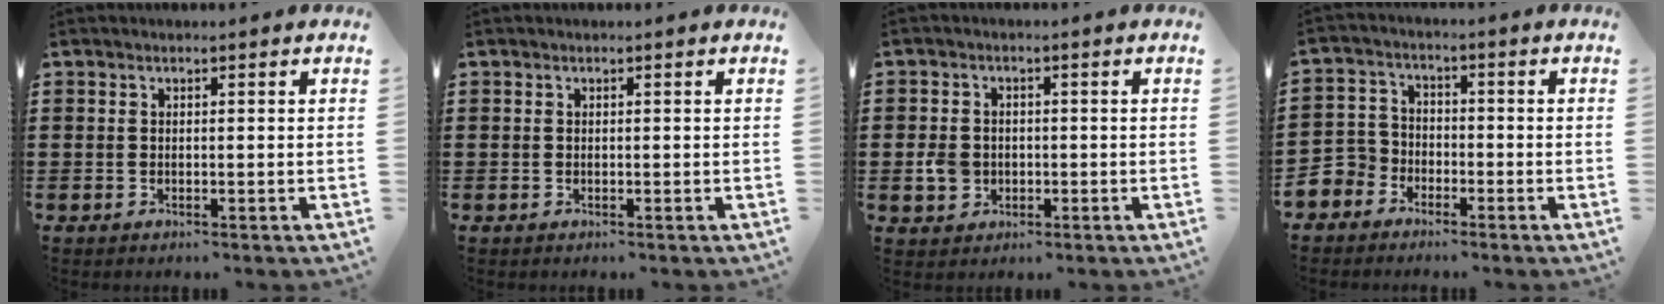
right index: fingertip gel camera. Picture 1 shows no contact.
{"total": 0.0}
{"total": 3.7, "force": [-0.7, 3.1, 1.9], "torque": [-0.047, 0.005, -0.015]}
{"total": 4.3, "force": [-3.0, 3.1, 0.3], "torque": [-0.049, -0.005, -0.072]}